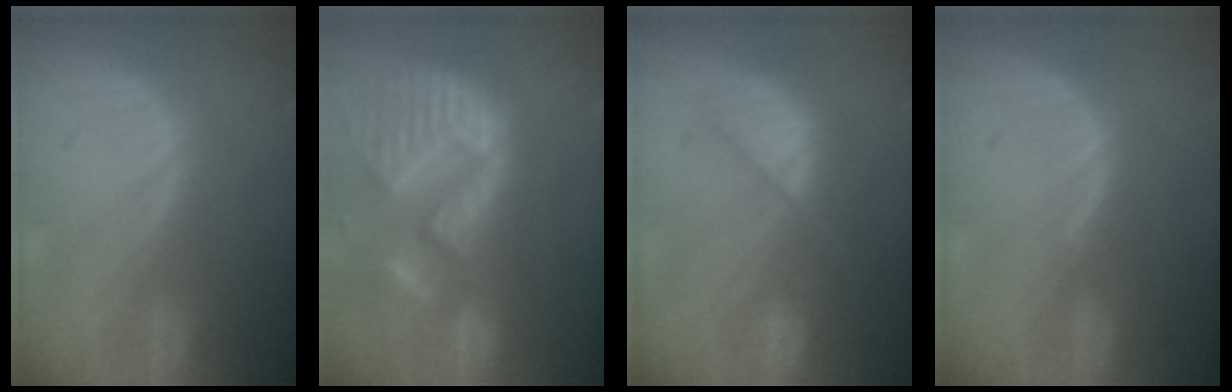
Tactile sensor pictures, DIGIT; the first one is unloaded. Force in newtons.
{"total": 14.9, "press": 12.4, "slide": 8.2}
{"total": 7.2, "press": 7.2, "slide": 0.5}
{"total": 1.1, "press": 1.0, "slide": 0.5}